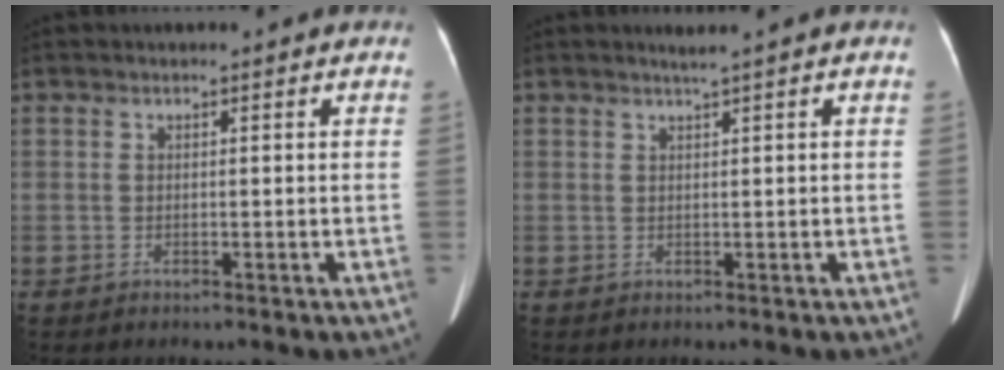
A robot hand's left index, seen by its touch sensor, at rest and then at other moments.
{"total": 1.0, "force": [0.6, -0.3, 0.7], "torque": [-0.016, -0.001, 0.017]}